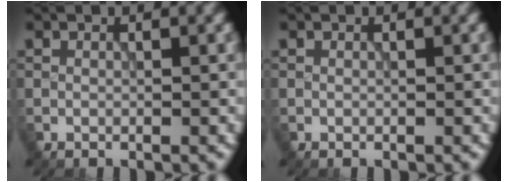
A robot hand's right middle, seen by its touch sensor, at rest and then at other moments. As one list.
[{"total": 0.0}]